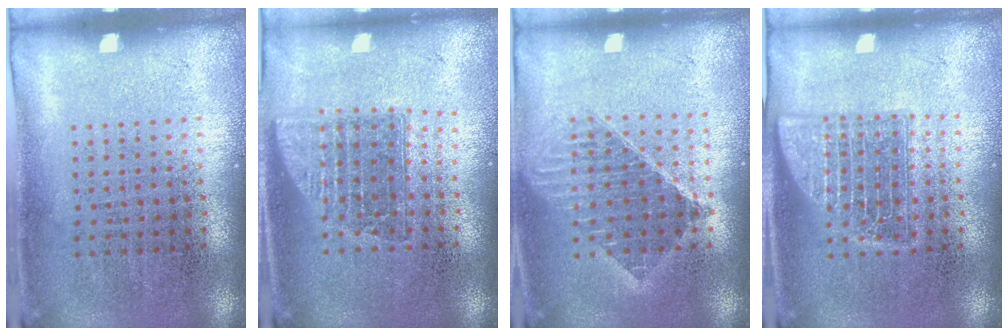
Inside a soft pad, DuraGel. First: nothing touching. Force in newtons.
{"total": 1.5, "press": 1.2, "slide": 0.9}
{"total": 1.5, "press": 1.3, "slide": 0.8}
{"total": 2.4, "press": 2.4, "slide": 0.4}